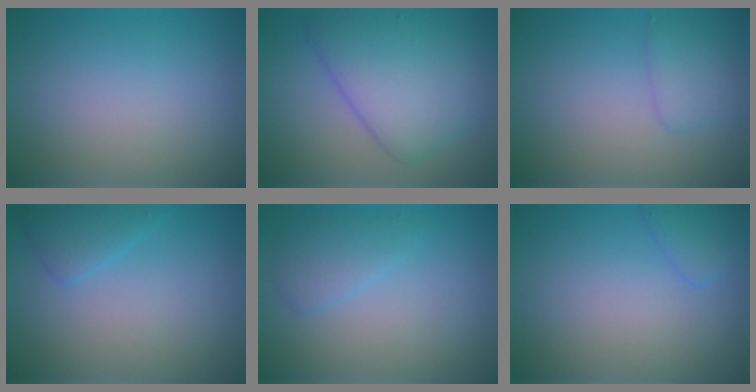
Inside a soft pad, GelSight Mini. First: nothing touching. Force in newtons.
{"total": 6.6, "press": 6.6, "slide": 0.1}
{"total": 1.7, "press": 1.7, "slide": 0.1}
{"total": 1.9, "press": 1.9, "slide": 0.1}
{"total": 2.0, "press": 2.0, "slide": 0.1}
{"total": 1.5, "press": 1.5, "slide": 0.1}